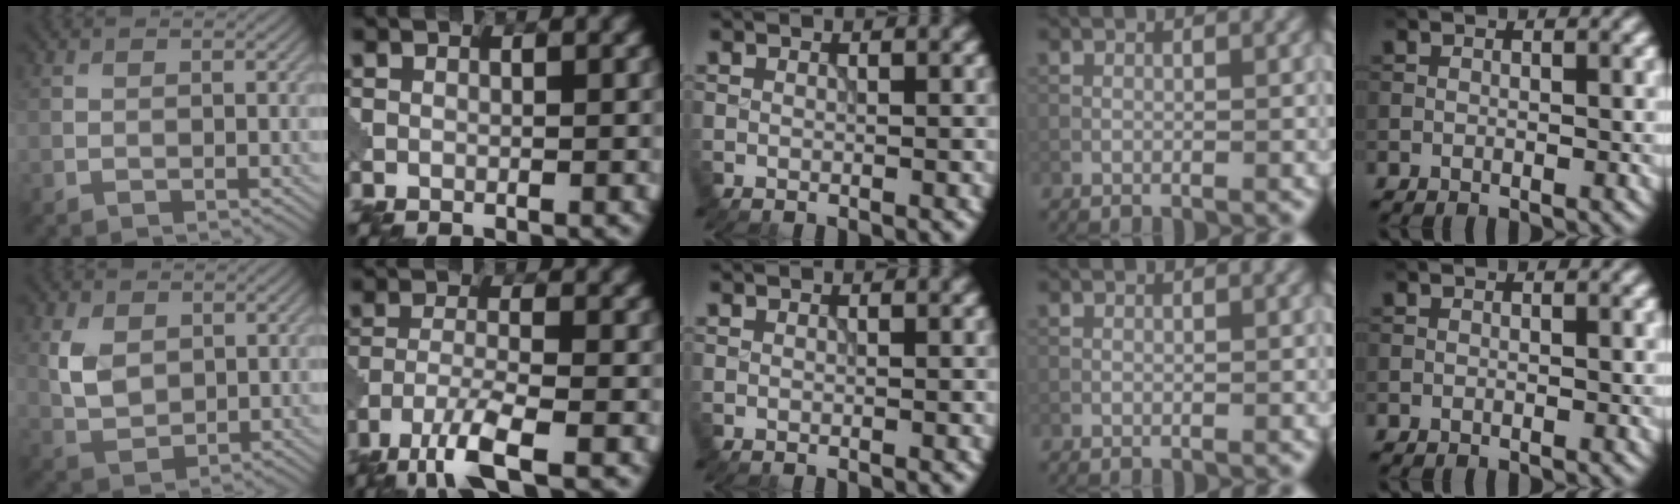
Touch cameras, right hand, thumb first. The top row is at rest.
{"thumb": {"total": 4.9, "force": [1.5, 3.4, 3.2], "torque": [-0.080, -0.003, 0.034]}, "index": {"total": 5.5, "force": [-3.7, 0.9, 4.0], "torque": [-0.081, -0.007, -0.081]}}